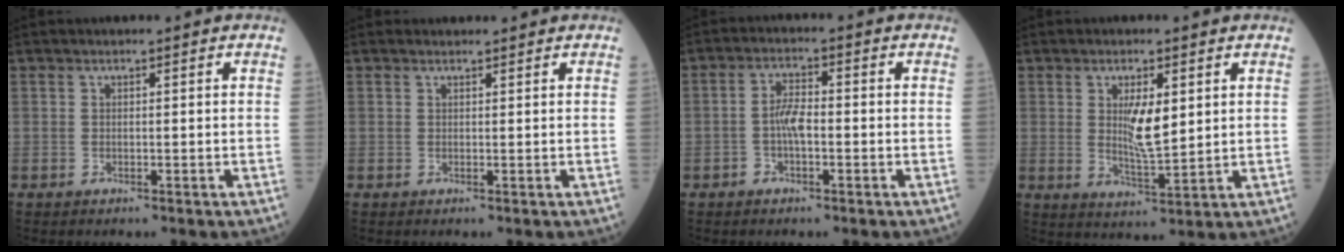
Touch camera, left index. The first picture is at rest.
{"total": 0.9, "force": [0.9, 0.3, 0.0], "torque": [-0.007, 0.003, 0.014]}
{"total": 3.7, "force": [-1.0, 1.4, 3.3], "torque": [-0.070, 0.007, -0.020]}
{"total": 5.9, "force": [1.4, 1.2, 5.6], "torque": [-0.104, -0.012, 0.028]}